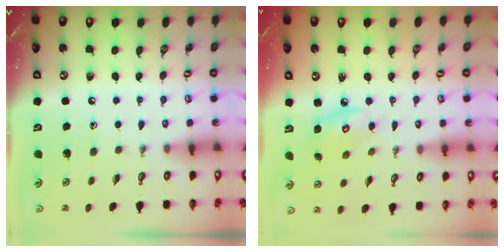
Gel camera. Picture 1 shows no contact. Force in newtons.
{"total": 6.2, "press": 6.2, "slide": 0.2}